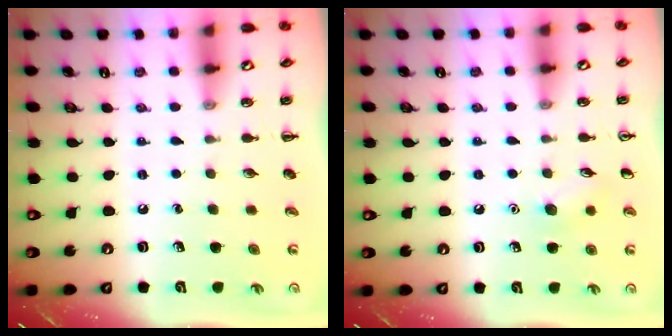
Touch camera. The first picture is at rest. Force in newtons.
{"total": 5.9, "press": 5.6, "slide": 1.9}